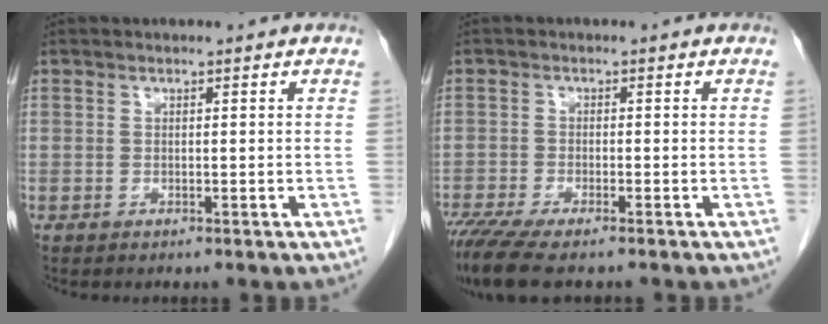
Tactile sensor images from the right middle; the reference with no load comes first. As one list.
[{"total": 7.7, "force": [-6.1, 1.2, 4.6], "torque": [-0.079, -0.018, -0.101]}]